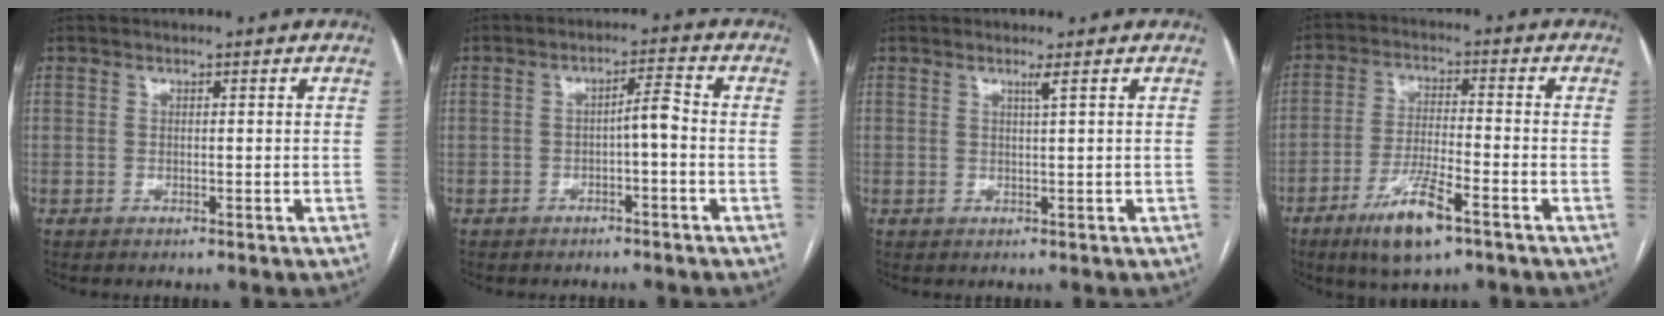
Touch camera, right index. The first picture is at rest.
{"total": 3.2, "force": [-0.9, 0.5, 3.1], "torque": [-0.047, 0.012, -0.014]}
{"total": 1.1, "force": [0.6, -0.4, 0.9], "torque": [-0.026, -0.007, 0.015]}
{"total": 9.7, "force": [-5.7, 1.7, 7.6], "torque": [-0.145, -0.015, -0.100]}